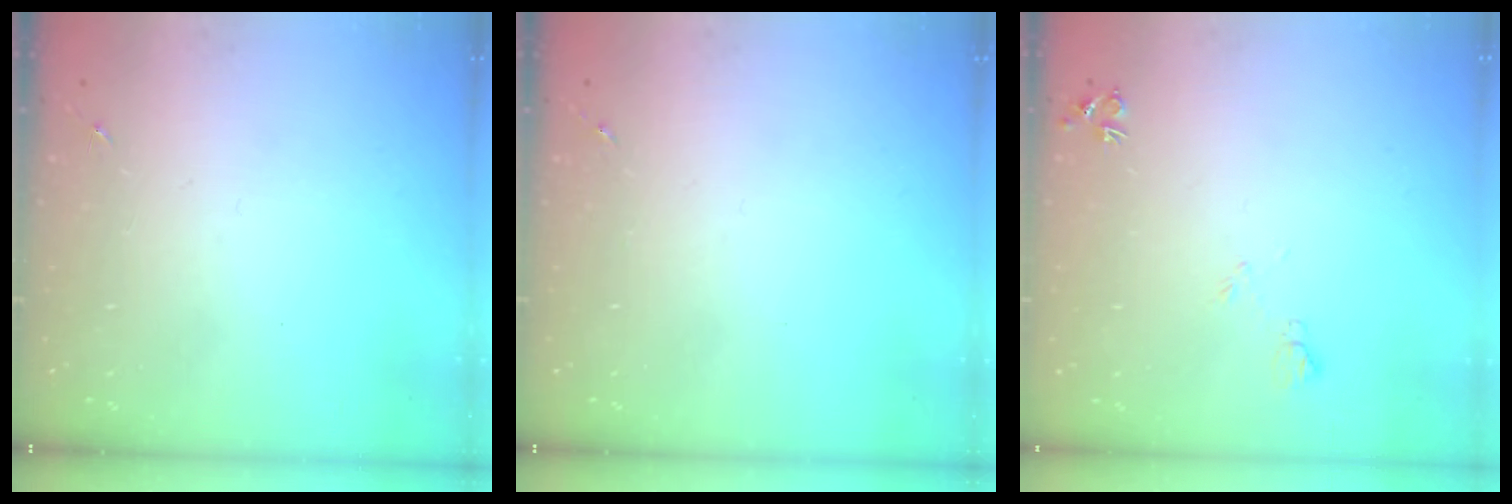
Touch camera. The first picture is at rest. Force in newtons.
{"total": 0.0}
{"total": 5.2, "press": 5.1, "slide": 1.0}